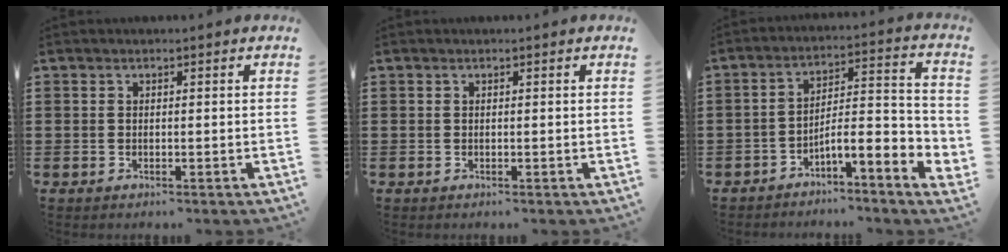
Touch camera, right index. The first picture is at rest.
{"total": 0.0}
{"total": 5.9, "force": [-4.1, 0.5, 4.2], "torque": [-0.073, -0.020, -0.082]}